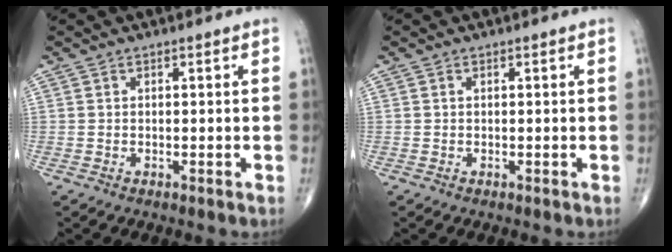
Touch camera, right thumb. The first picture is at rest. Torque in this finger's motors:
{"motor_torque": [-0.20, 0.06, -0.09, -0.05, 0.04]}